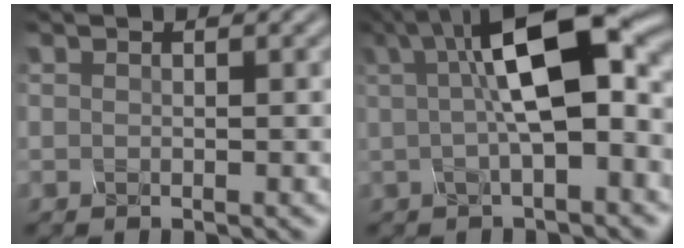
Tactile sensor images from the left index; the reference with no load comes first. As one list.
[{"total": 9.4, "force": [1.8, 2.7, 8.9], "torque": [-0.133, 0.018, 0.020]}]